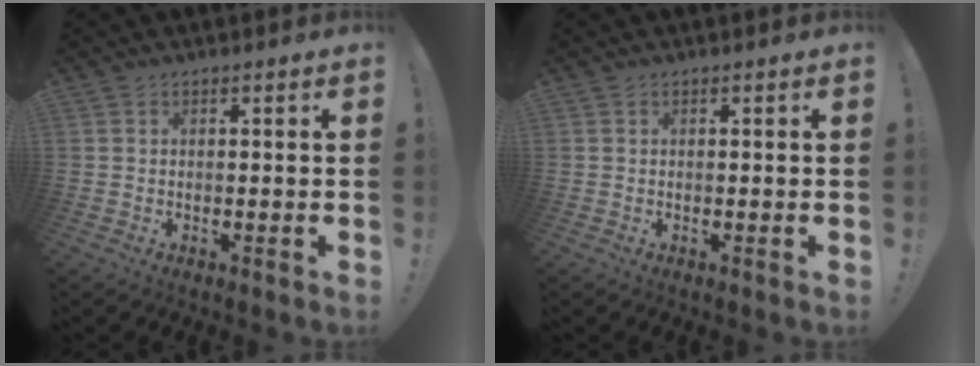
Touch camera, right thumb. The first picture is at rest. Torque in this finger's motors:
{"motor_torque": [0.00, 0.00, 0.00, 0.00, 0.00]}